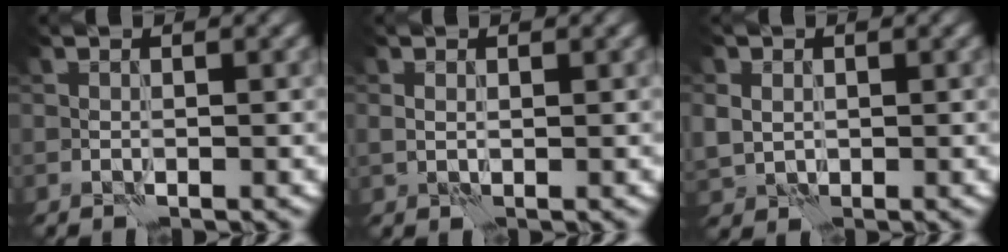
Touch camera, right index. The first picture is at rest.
{"total": 0.8, "force": [0.2, 0.5, 0.5], "torque": [-0.010, 0.002, 0.006]}
{"total": 2.9, "force": [0.4, 2.6, 1.4], "torque": [-0.034, 0.007, 0.011]}